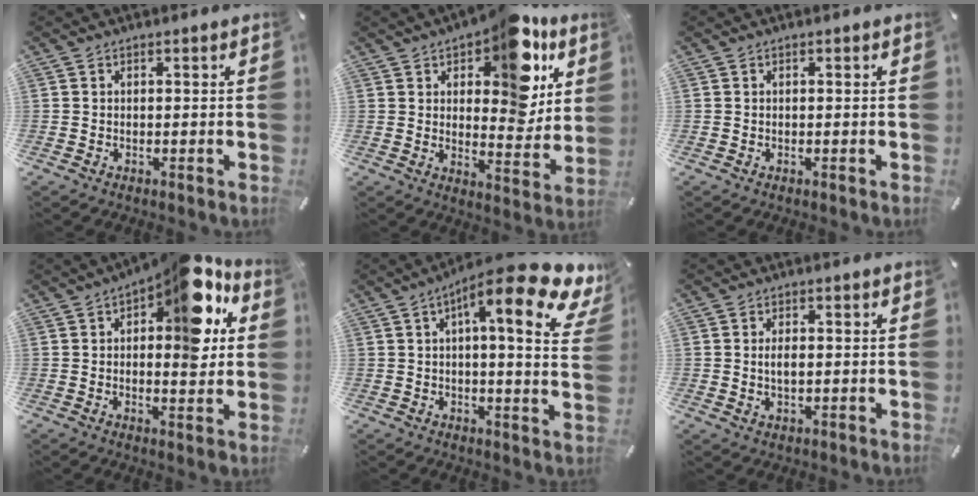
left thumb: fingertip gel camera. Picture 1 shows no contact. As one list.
[{"total": 17.2, "force": [9.8, 8.7, 11.3], "torque": [-0.146, -0.065, 0.164]}, {"total": 0.0}, {"total": 17.6, "force": [7.9, 7.6, 13.9], "torque": [-0.158, -0.067, 0.121]}, {"total": 18.1, "force": [8.6, 4.1, 15.3], "torque": [-0.227, -0.053, 0.127]}, {"total": 3.0, "force": [0.3, 1.6, 2.5], "torque": [-0.059, 0.001, 0.001]}]